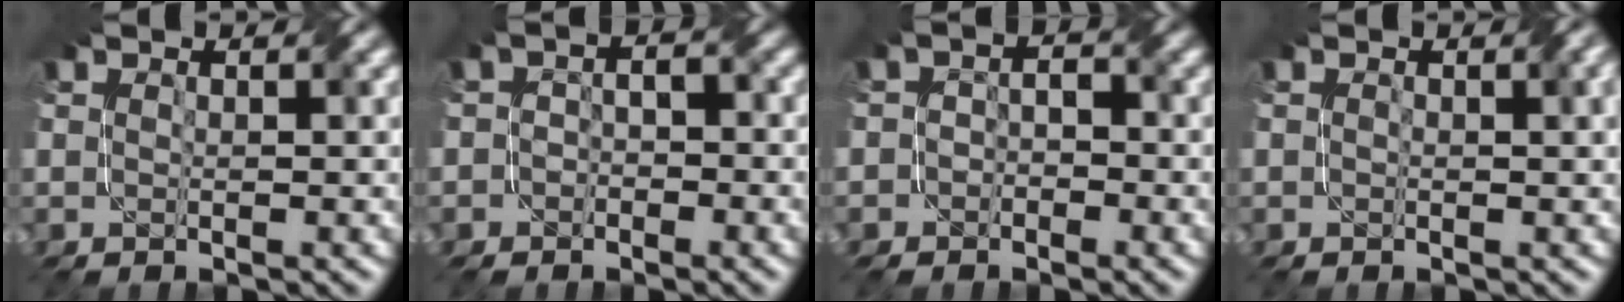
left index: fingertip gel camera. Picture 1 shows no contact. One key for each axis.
{"total": 2.2, "fx": -1.4, "fy": 1.6, "fz": 0.6, "tx": 0.004, "ty": 0.005, "tz": -0.030}
{"total": 2.2, "fx": -1.4, "fy": 1.6, "fz": 0.5, "tx": 0.006, "ty": 0.004, "tz": -0.033}
{"total": 2.2, "fx": 0.3, "fy": 0.7, "fz": 2.0, "tx": -0.031, "ty": 0.001, "tz": 0.004}